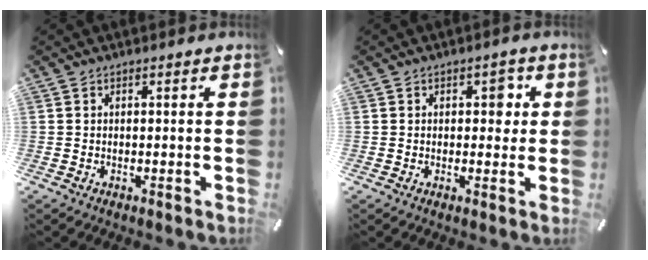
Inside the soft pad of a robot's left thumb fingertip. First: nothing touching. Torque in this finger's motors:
{"motor_torque": [0.67, 0.89, 0.35, -0.23, 0.02]}